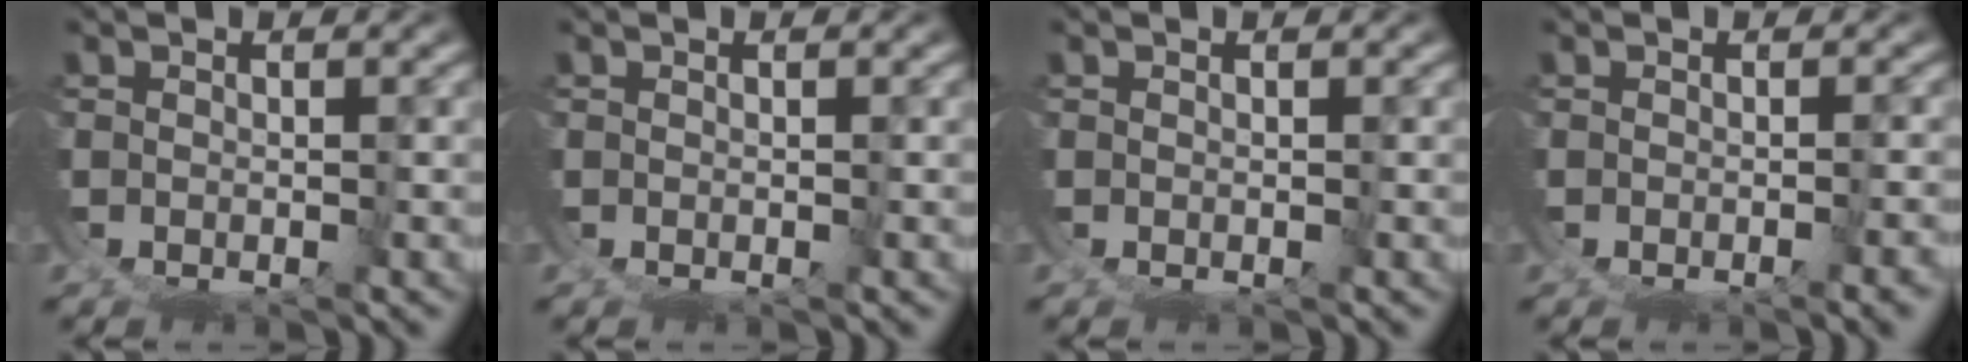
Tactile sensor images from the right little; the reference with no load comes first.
{"total": 0.0}
{"total": 0.0}
{"total": 1.4, "force": [-0.9, -0.1, 1.0], "torque": [-0.015, -0.003, -0.010]}